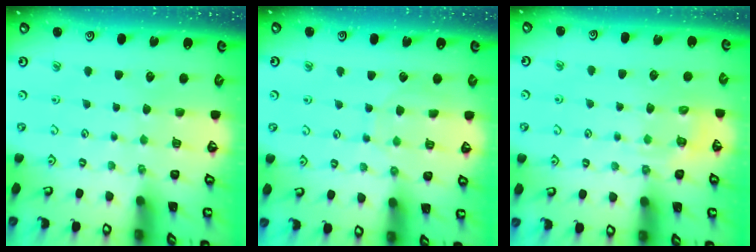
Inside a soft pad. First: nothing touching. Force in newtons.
{"total": 5.8, "press": 5.8, "slide": 0.6}
{"total": 5.9, "press": 5.8, "slide": 1.1}